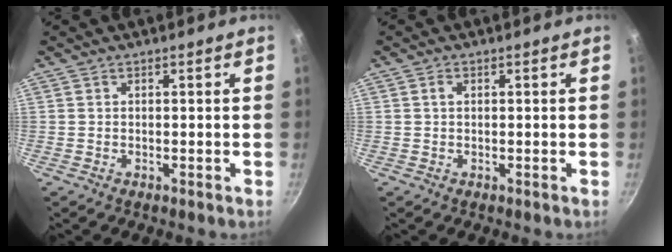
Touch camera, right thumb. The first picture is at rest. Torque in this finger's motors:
{"motor_torque": [-0.12, 0.24, 0.30, -0.20, 0.00]}